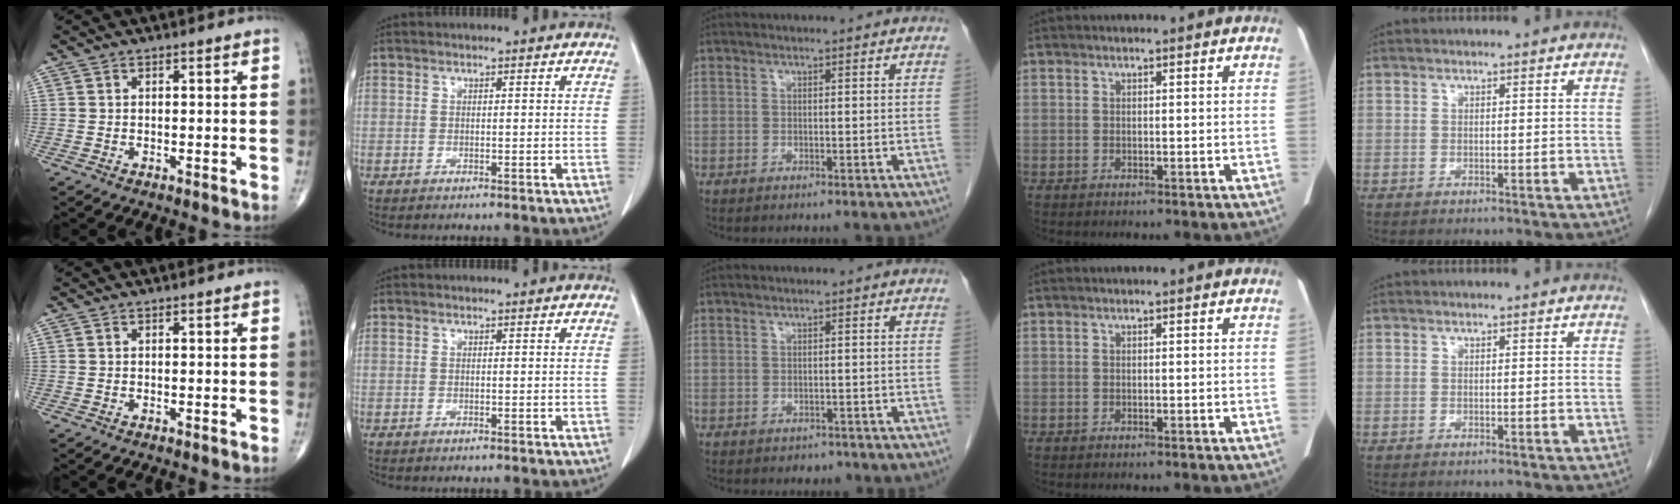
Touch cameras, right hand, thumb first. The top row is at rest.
{"middle": {"total": 1.5, "force": [-1.1, 0.9, 0.2], "torque": [-0.006, 0.001, -0.013]}}